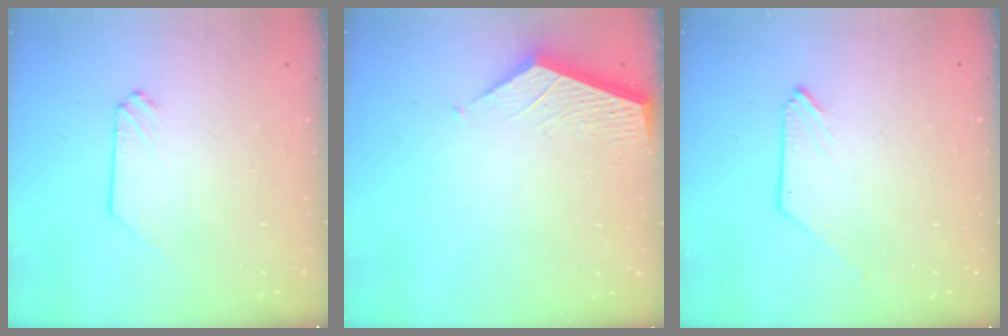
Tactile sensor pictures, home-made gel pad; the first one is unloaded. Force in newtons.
{"total": 3.7, "press": 3.7, "slide": 0.3}
{"total": 0.0}